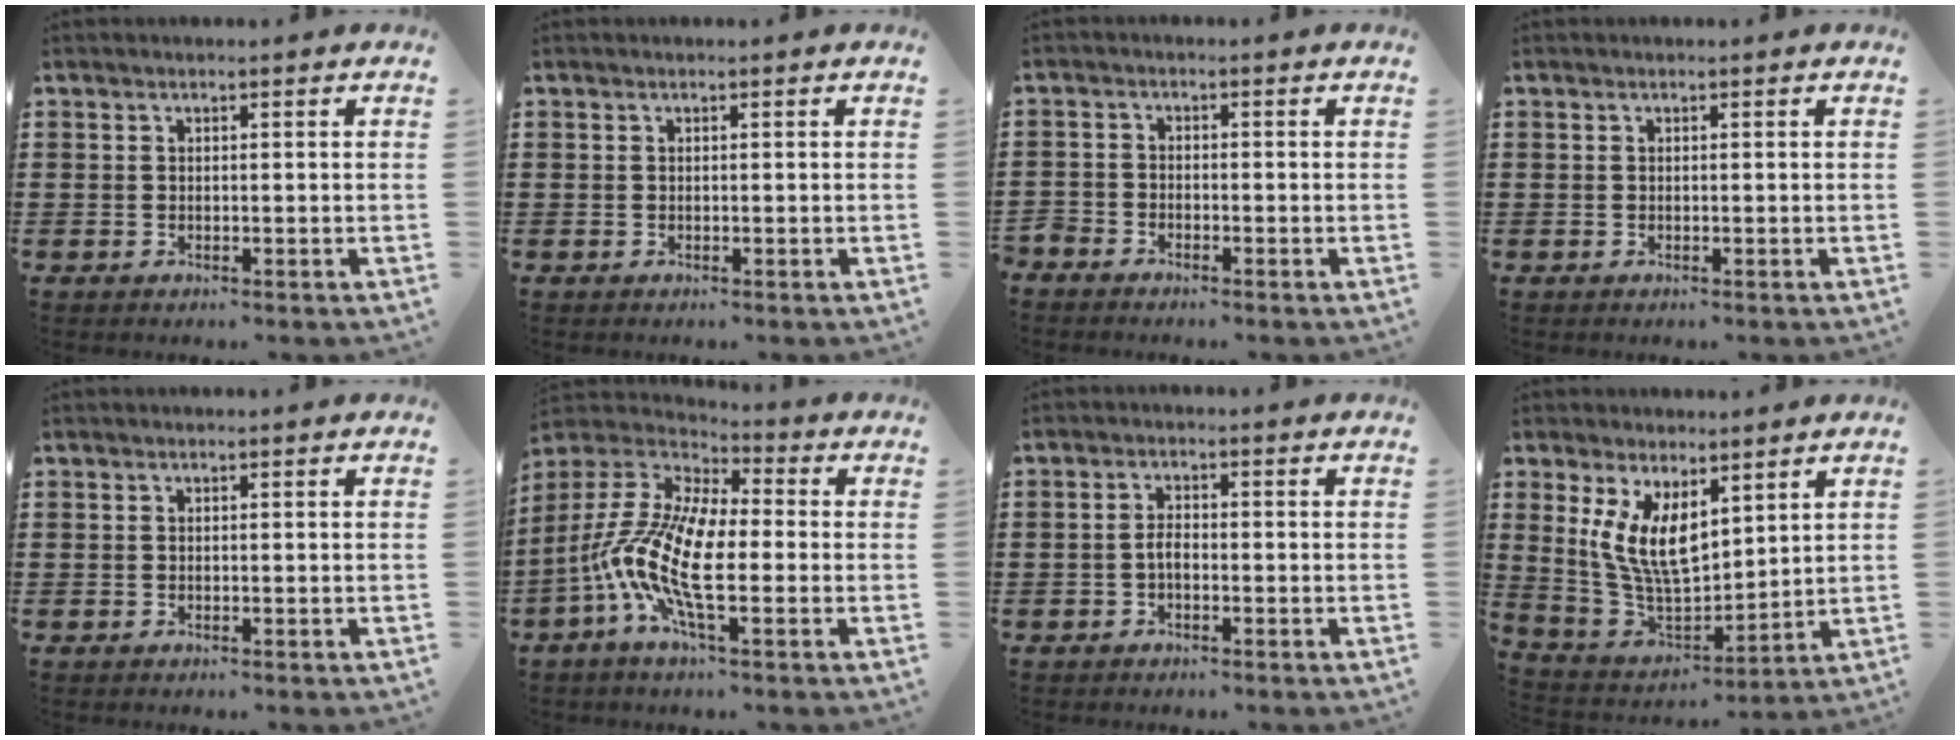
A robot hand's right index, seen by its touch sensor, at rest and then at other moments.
{"total": 0.0}
{"total": 1.9, "force": [-1.8, 0.4, -0.1], "torque": [-0.003, 0.004, -0.041]}
{"total": 0.0}
{"total": 0.0}
{"total": 13.9, "force": [-3.3, 5.3, 12.4], "torque": [-0.291, -0.011, -0.070]}
{"total": 2.1, "force": [-0.7, 0.9, 1.8], "torque": [-0.042, 0.000, -0.016]}
{"total": 8.7, "force": [4.3, 4.0, 6.4], "torque": [-0.156, -0.019, 0.078]}